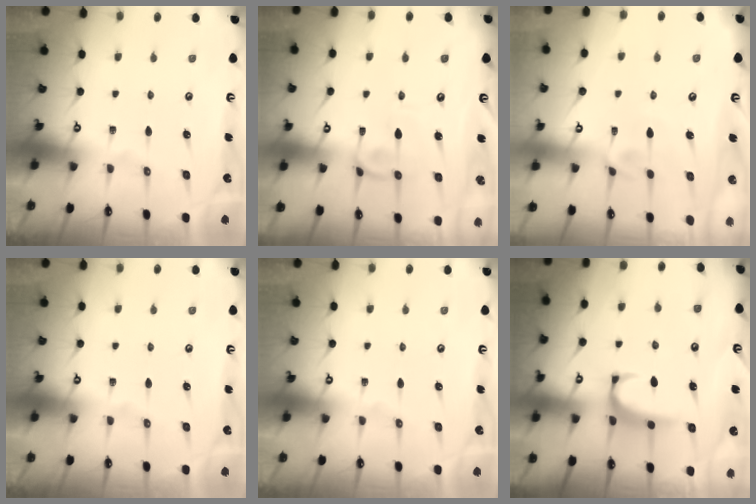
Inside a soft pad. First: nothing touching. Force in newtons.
{"total": 0.0}
{"total": 1.3, "press": 1.0, "slide": 0.8}
{"total": 0.0}
{"total": 0.0}
{"total": 1.5, "press": 1.2, "slide": 0.8}